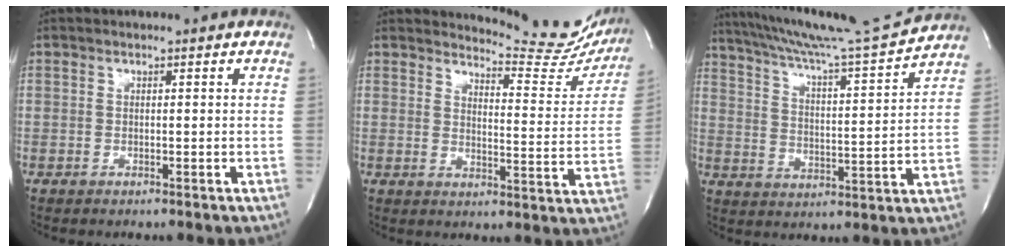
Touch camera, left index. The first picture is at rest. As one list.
[{"total": 13.2, "force": [12.9, 2.0, 1.8], "torque": [-0.016, -0.078, 0.137]}, {"total": 16.4, "force": [15.3, -2.3, 5.6], "torque": [-0.105, -0.043, 0.231]}]